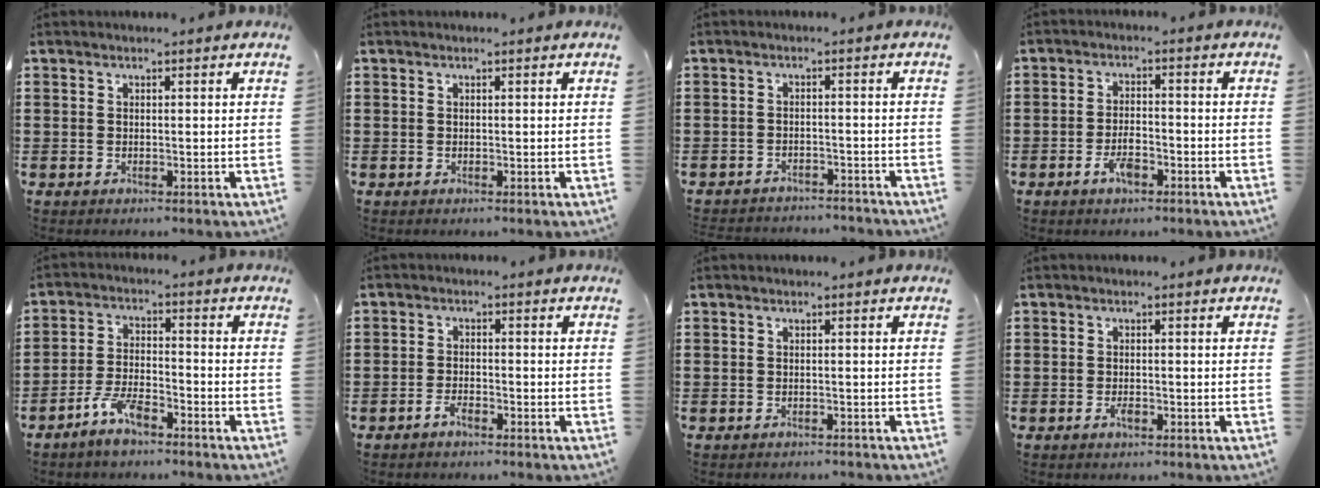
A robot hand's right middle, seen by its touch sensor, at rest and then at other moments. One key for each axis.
{"total": 0.0}
{"total": 2.5, "fx": -2.5, "fy": 0.4, "fz": -0.1, "tx": -0.005, "ty": 0.001, "tz": -0.054}
{"total": 3.9, "fx": -2.2, "fy": 1.5, "fz": 2.9, "tx": -0.062, "ty": 0.002, "tz": -0.044}
{"total": 5.8, "fx": -4.3, "fy": 1.7, "fz": 3.4, "tx": -0.076, "ty": 0.006, "tz": -0.085}
{"total": 2.1, "fx": -1.6, "fy": 0.6, "fz": 1.2, "tx": -0.030, "ty": -0.001, "tz": -0.033}
{"total": 0.7, "fx": -0.7, "fy": 0.1, "fz": 0.0, "tx": -0.001, "ty": 0.001, "tz": -0.015}
{"total": 1.5, "fx": -0.7, "fy": 0.6, "fz": 1.2, "tx": -0.031, "ty": -0.005, "tz": -0.015}